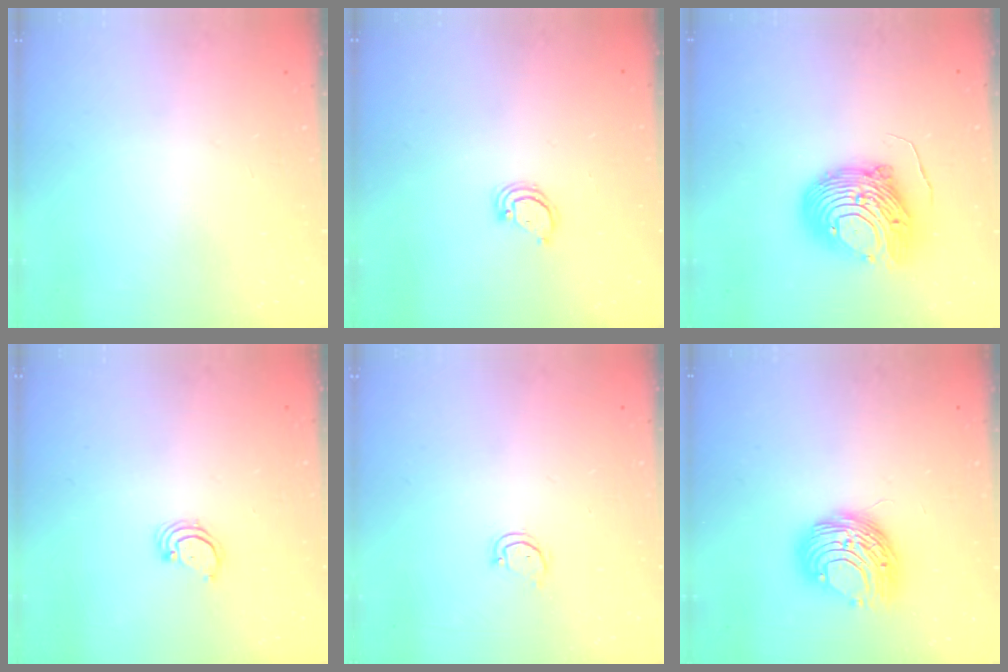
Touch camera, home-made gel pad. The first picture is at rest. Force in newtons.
{"total": 2.9, "press": 2.8, "slide": 0.2}
{"total": 13.5, "press": 13.4, "slide": 1.4}
{"total": 2.5, "press": 2.5, "slide": 0.2}
{"total": 2.7, "press": 2.6, "slide": 0.3}
{"total": 10.1, "press": 10.1, "slide": 0.8}